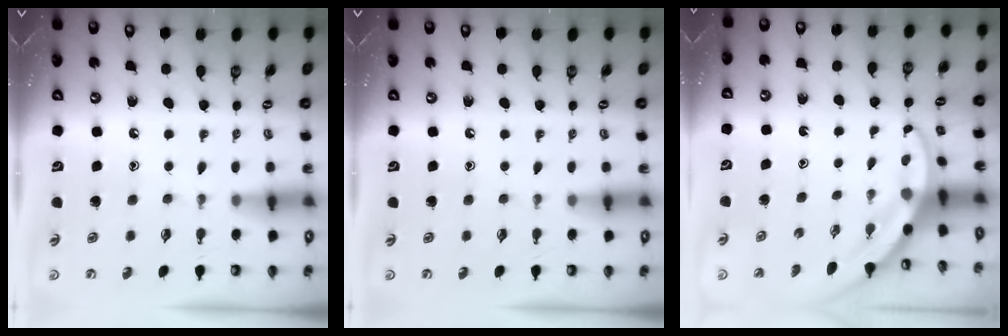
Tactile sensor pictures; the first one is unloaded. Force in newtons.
{"total": 0.0}
{"total": 3.5, "press": 3.5, "slide": 0.1}